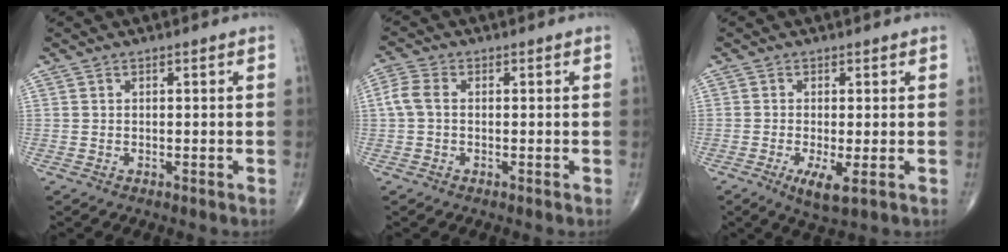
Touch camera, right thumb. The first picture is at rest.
{"total": 3.8, "force": [0.1, 2.4, 2.9], "torque": [-0.071, 0.009, -0.005]}
{"total": 4.6, "force": [-1.4, 1.0, 4.2], "torque": [-0.080, -0.013, -0.024]}